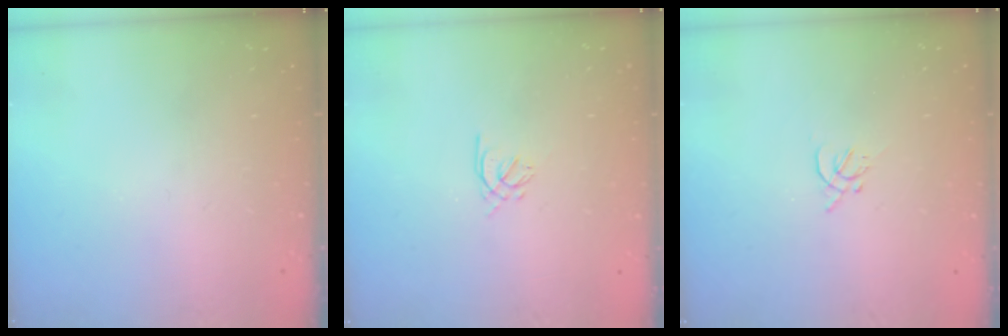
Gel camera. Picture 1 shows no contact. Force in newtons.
{"total": 1.2, "press": 1.0, "slide": 0.5}
{"total": 1.9, "press": 1.8, "slide": 0.5}